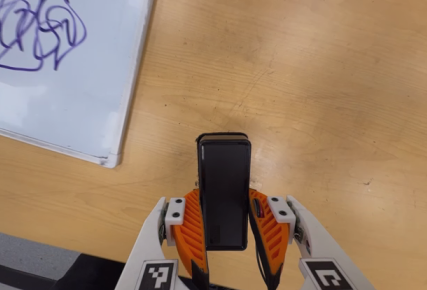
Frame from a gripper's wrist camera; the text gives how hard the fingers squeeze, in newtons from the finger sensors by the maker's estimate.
{"total": 5.9, "left": 4.2, "right": 7.6}